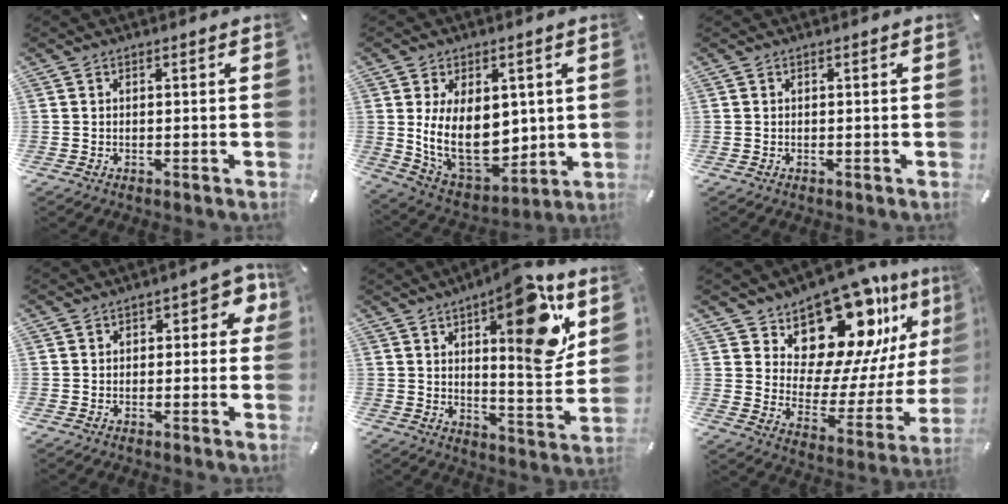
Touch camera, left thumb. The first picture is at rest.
{"total": 17.9, "force": [2.1, 12.2, 13.0], "torque": [-0.238, -0.038, 0.047]}
{"total": 0.0}
{"total": 5.5, "force": [1.0, 3.4, 4.2], "torque": [-0.042, 0.002, 0.009]}
{"total": 18.9, "force": [9.1, 6.5, 15.2], "torque": [-0.184, -0.057, 0.134]}
{"total": 19.1, "force": [15.3, 8.6, 7.4], "torque": [-0.102, -0.142, 0.259]}